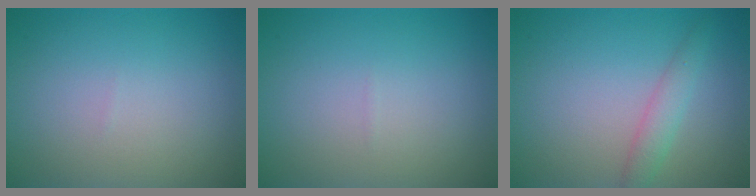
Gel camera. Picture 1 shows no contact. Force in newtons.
{"total": 0.0}
{"total": 1.9, "press": 1.9, "slide": 0.1}